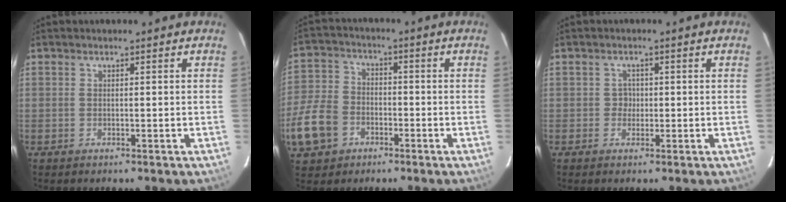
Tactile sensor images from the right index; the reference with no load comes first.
{"total": 5.4, "force": [-2.4, 4.2, 2.2], "torque": [-0.054, 0.009, -0.046]}
{"total": 1.7, "force": [-0.3, 1.6, 0.1], "torque": [0.000, 0.006, -0.003]}